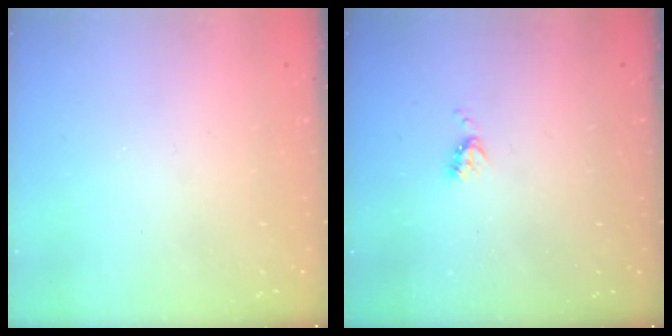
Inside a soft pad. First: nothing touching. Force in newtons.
{"total": 4.0, "press": 3.9, "slide": 0.6}